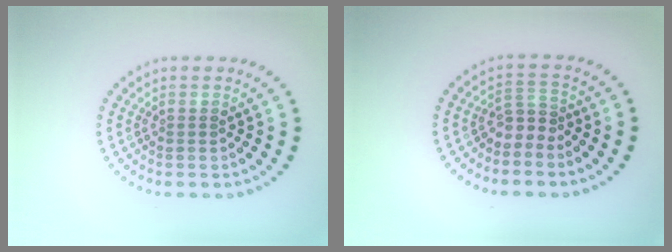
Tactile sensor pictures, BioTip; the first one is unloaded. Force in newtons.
{"total": 1.8, "press": 1.1, "slide": 1.4}